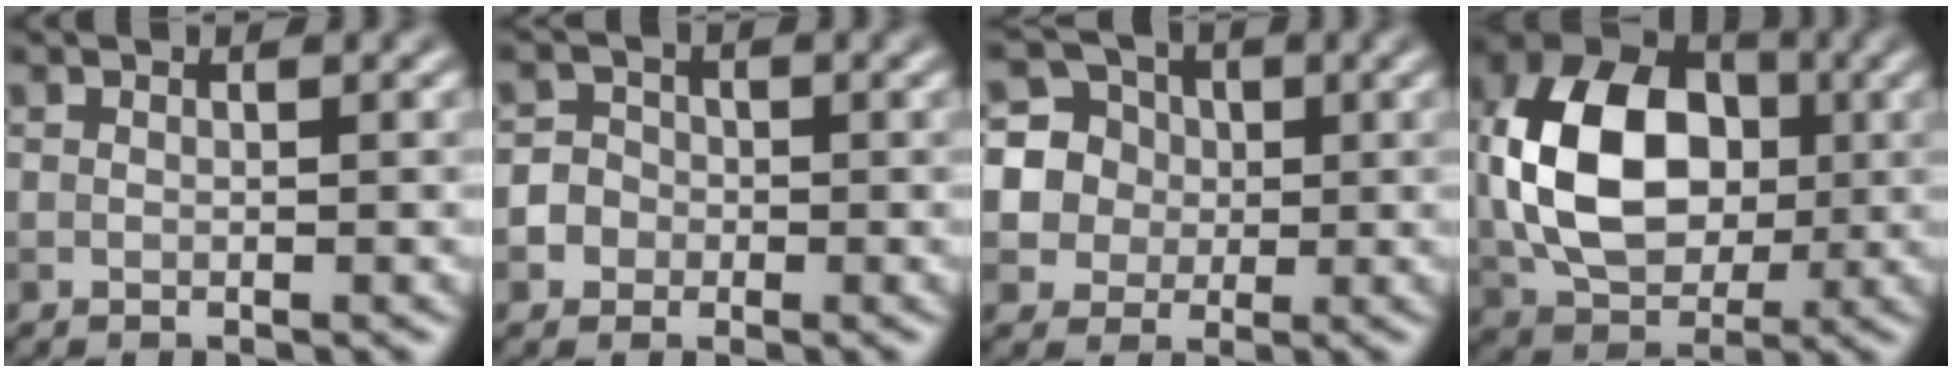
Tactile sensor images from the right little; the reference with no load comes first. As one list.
[{"total": 3.5, "force": [-1.2, 3.2, 0.7], "torque": [0.014, 0.007, -0.040]}, {"total": 9.4, "force": [1.9, 8.9, 2.5], "torque": [-0.081, 0.031, 0.035]}, {"total": 11.5, "force": [0.4, 8.1, 8.2], "torque": [-0.163, 0.007, 0.003]}]